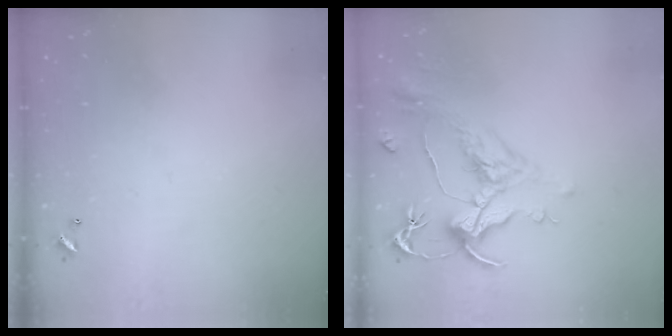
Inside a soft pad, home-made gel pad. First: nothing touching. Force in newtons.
{"total": 1.6, "press": 0.8, "slide": 1.5}